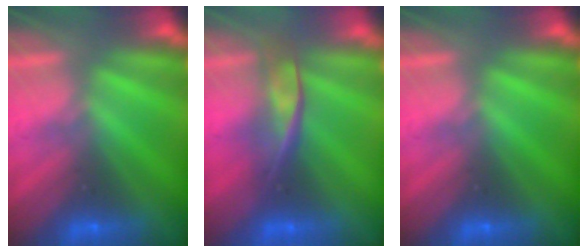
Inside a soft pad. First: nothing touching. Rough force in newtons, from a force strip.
{"total": 2.4}
{"total": 0.0}